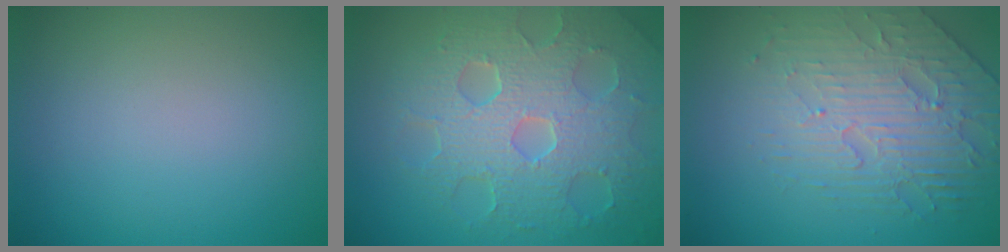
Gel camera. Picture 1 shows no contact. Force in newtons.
{"total": 8.9, "press": 6.0, "slide": 6.5}
{"total": 4.3, "press": 4.0, "slide": 1.7}